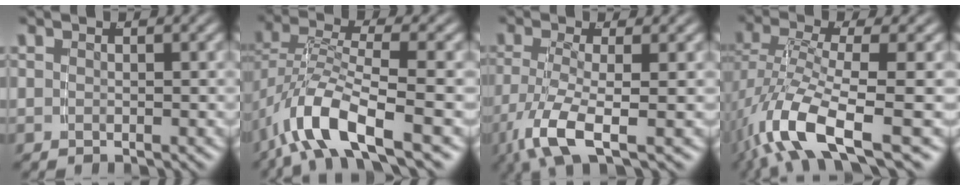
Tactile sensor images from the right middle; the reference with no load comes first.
{"total": 6.4, "force": [-2.7, 2.5, 5.2], "torque": [-0.122, -0.022, -0.031]}
{"total": 5.6, "force": [-2.6, 1.9, 4.7], "torque": [-0.107, -0.031, -0.027]}
{"total": 7.7, "force": [-3.7, 2.7, 6.3], "torque": [-0.137, -0.032, -0.044]}